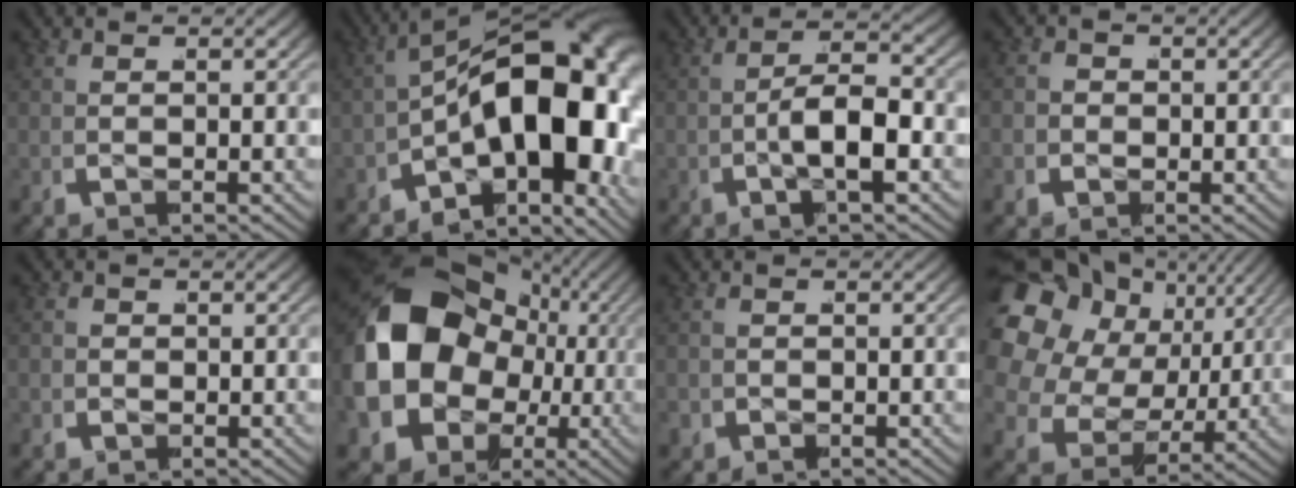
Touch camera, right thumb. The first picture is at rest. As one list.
[{"total": 20.6, "force": [-3.3, 11.3, 16.9], "torque": [-0.248, -0.046, -0.034]}, {"total": 5.9, "force": [-1.4, 2.5, 5.2], "torque": [-0.100, -0.001, -0.027]}, {"total": 2.4, "force": [-0.3, 2.2, 0.8], "torque": [-0.011, -0.003, -0.008]}, {"total": 1.2, "force": [-0.3, 1.2, 0.3], "torque": [-0.005, -0.001, -0.007]}, {"total": 23.1, "force": [-1.3, 17.7, 14.9], "torque": [-0.326, -0.039, -0.009]}, {"total": 1.3, "force": [-0.7, 1.1, 0.2], "torque": [-0.003, -0.001, -0.012]}, {"total": 15.8, "force": [2.2, 12.1, 10.0], "torque": [-0.217, -0.001, 0.028]}]